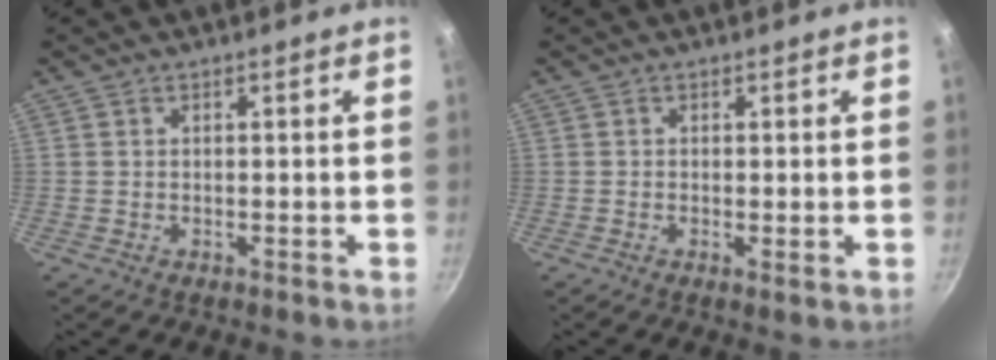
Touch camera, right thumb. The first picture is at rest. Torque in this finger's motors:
{"motor_torque": [-0.40, 0.27, -0.58, 0.02, 0.06]}